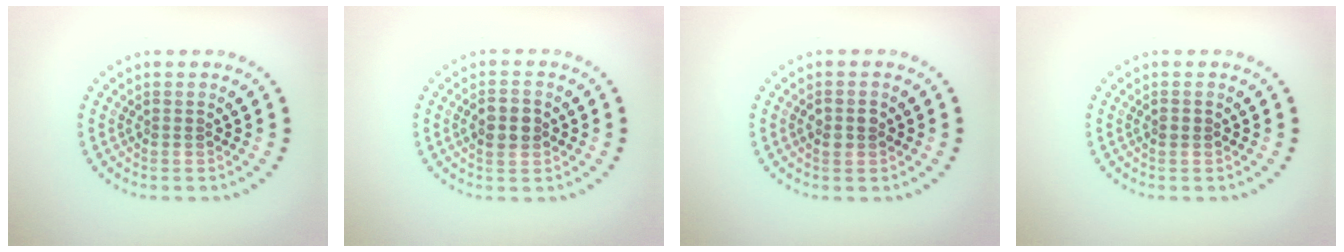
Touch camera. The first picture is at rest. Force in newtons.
{"total": 2.9, "press": 2.9, "slide": 0.1}
{"total": 2.0, "press": 2.0, "slide": 0.0}
{"total": 1.0, "press": 0.9, "slide": 0.2}